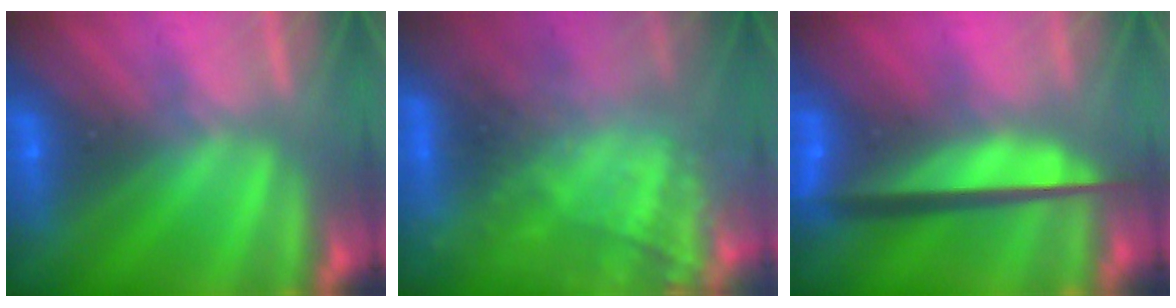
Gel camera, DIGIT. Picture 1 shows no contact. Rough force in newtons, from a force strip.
{"total": 8.8}
{"total": 7.4}